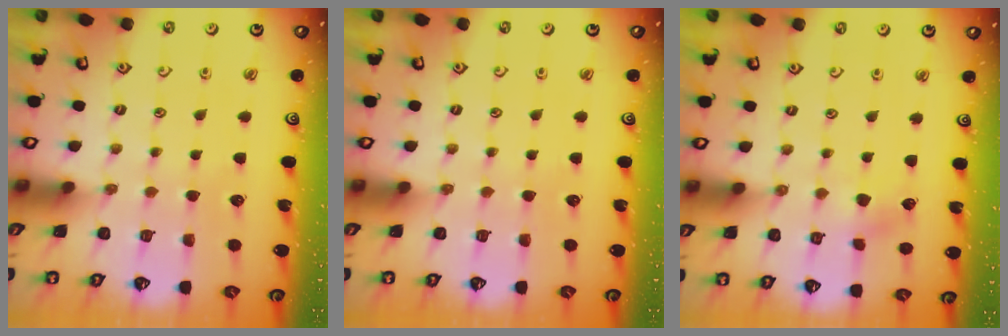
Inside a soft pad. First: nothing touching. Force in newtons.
{"total": 0.0}
{"total": 1.8, "press": 1.8, "slide": 0.2}